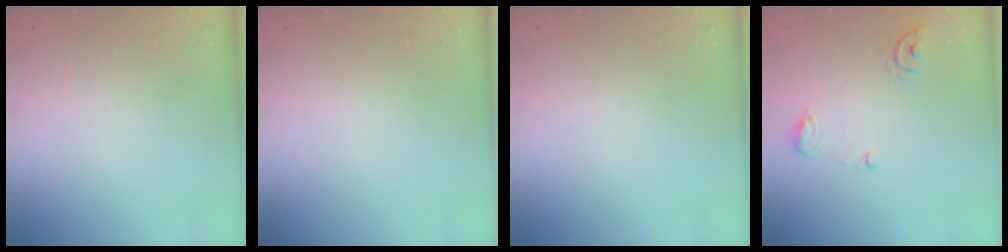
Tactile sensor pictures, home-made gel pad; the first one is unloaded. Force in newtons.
{"total": 0.0}
{"total": 0.0}
{"total": 7.5, "press": 7.5, "slide": 0.8}